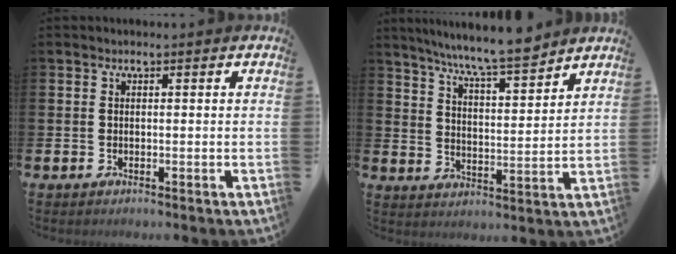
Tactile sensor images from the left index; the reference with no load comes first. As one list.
[{"total": 8.6, "force": [8.1, 0.2, 3.0], "torque": [-0.080, -0.047, 0.143]}]